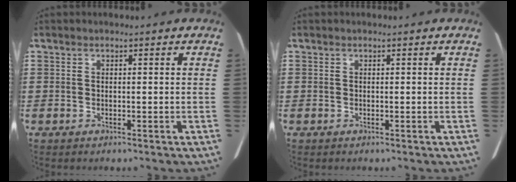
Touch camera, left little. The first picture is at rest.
{"total": 0.0}